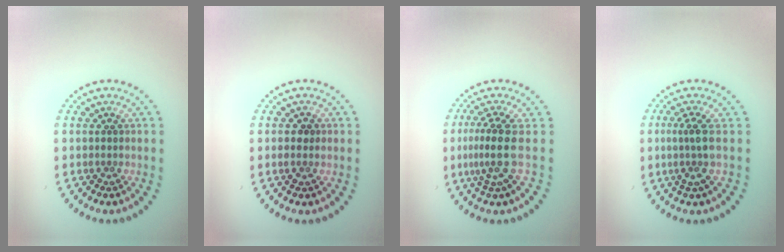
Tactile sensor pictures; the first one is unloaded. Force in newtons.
{"total": 1.2, "press": 1.2, "slide": 0.0}
{"total": 3.4, "press": 2.4, "slide": 2.4}
{"total": 2.5, "press": 1.8, "slide": 1.7}